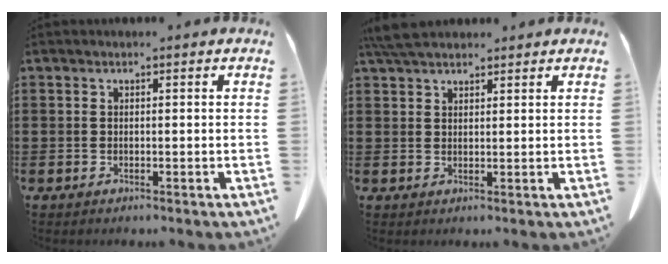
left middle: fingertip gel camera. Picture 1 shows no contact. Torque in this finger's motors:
{"motor_torque": [0.29, 0.25, 0.09, 0.02]}